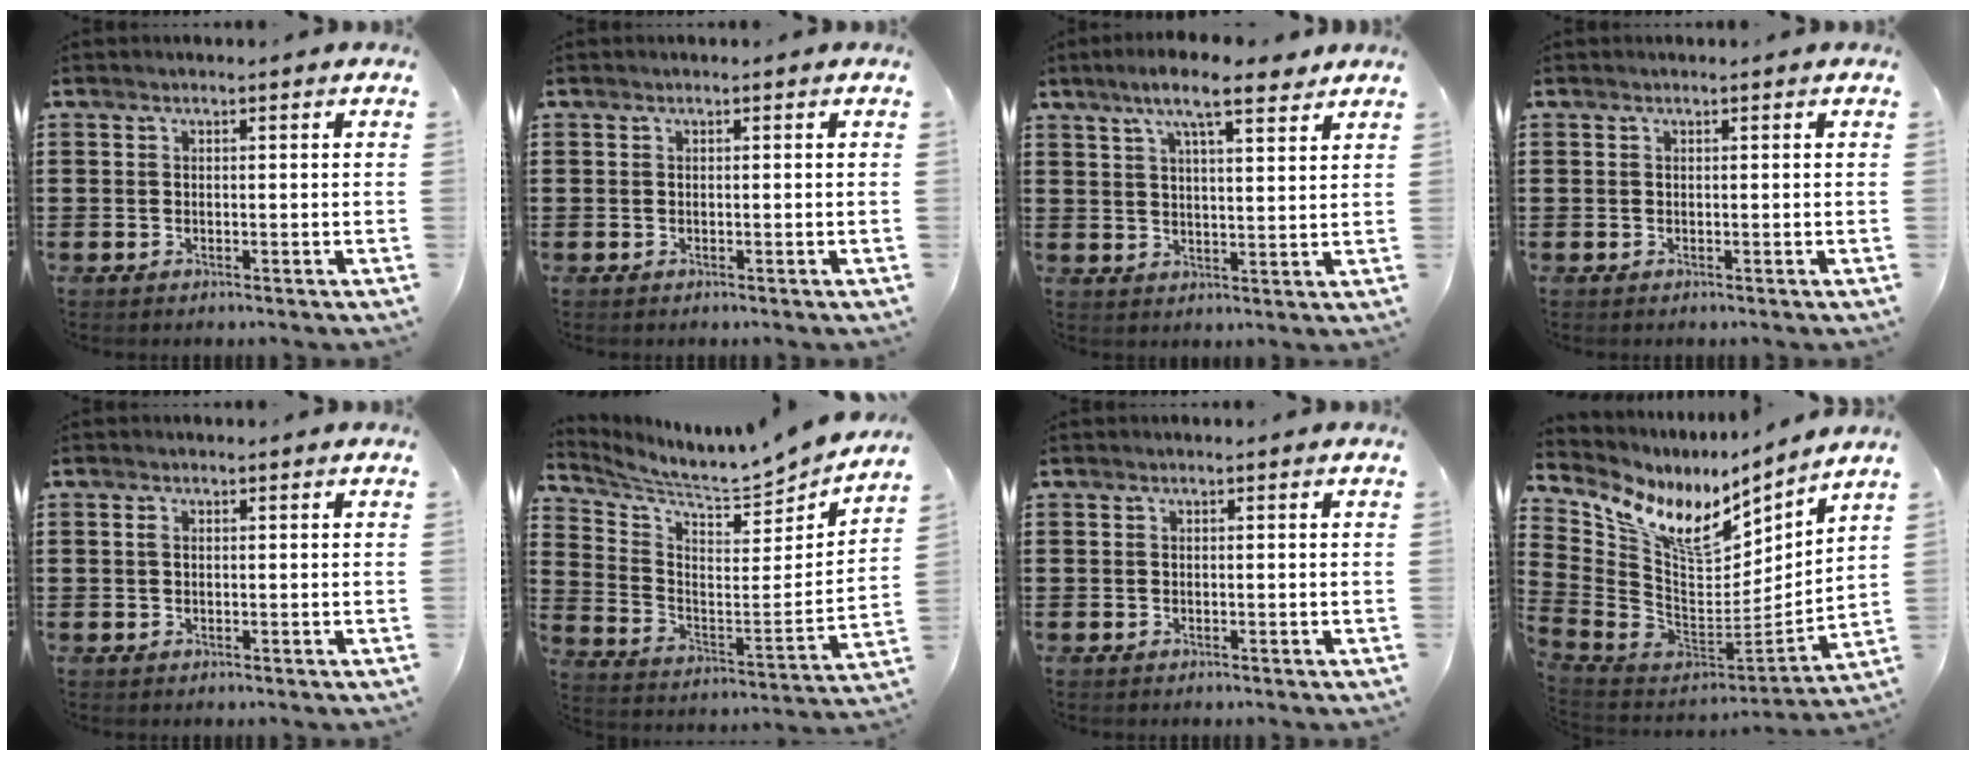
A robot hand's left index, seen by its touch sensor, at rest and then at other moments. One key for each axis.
{"total": 0.0}
{"total": 8.3, "fx": 6.1, "fy": 1.6, "fz": 5.3, "tx": -0.110, "ty": -0.003, "tz": 0.107}
{"total": 0.0}
{"total": 0.9, "fx": 0.2, "fy": 0.5, "fz": 0.8, "tx": -0.016, "ty": 0.003, "tz": 0.003}
{"total": 5.9, "fx": 5.7, "fy": -0.4, "fz": 1.5, "tx": -0.054, "ty": -0.066, "tz": 0.088}
{"total": 0.0}
{"total": 10.1, "fx": 5.8, "fy": 5.3, "fz": 6.3, "tx": -0.138, "ty": -0.037, "tz": 0.101}